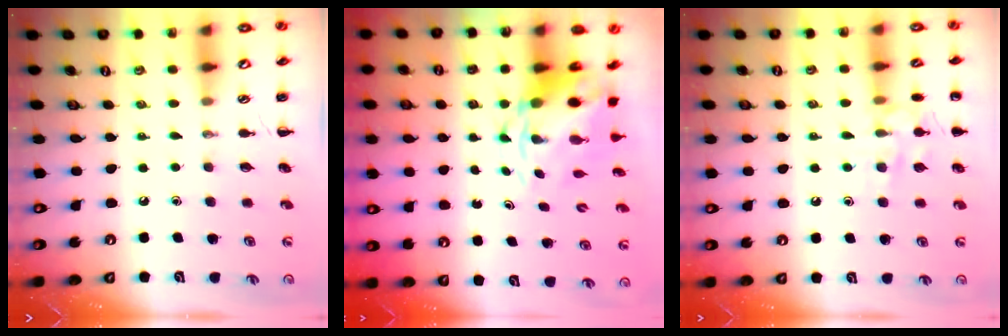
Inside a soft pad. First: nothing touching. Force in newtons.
{"total": 6.0, "press": 5.9, "slide": 1.5}
{"total": 9.5, "press": 9.5, "slide": 0.6}